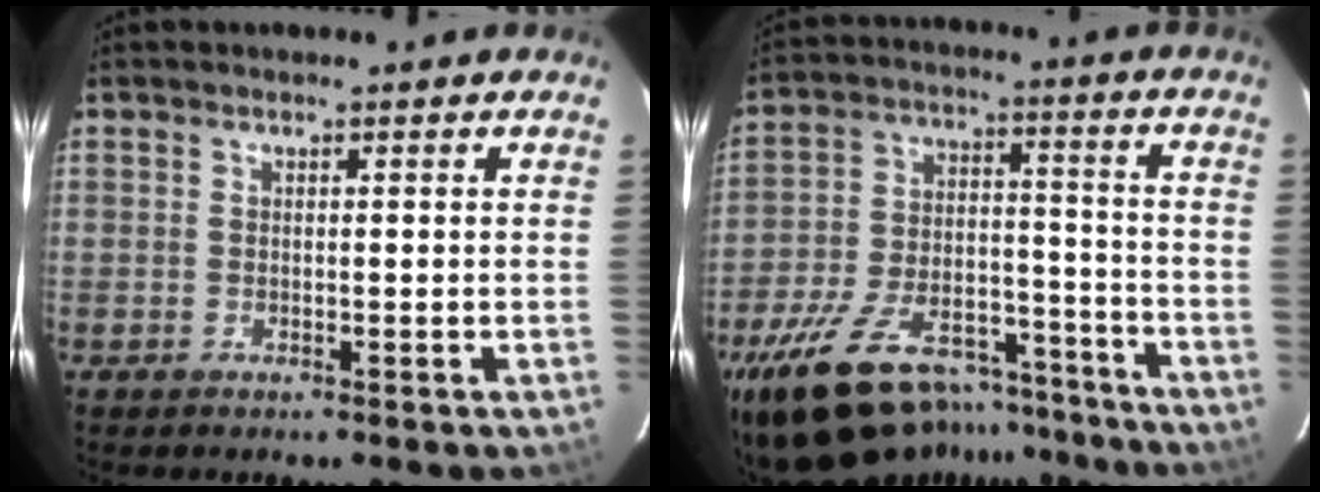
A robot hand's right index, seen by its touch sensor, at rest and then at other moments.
{"total": 23.4, "force": [-17.9, 10.5, 10.8], "torque": [-0.218, 0.015, -0.261]}